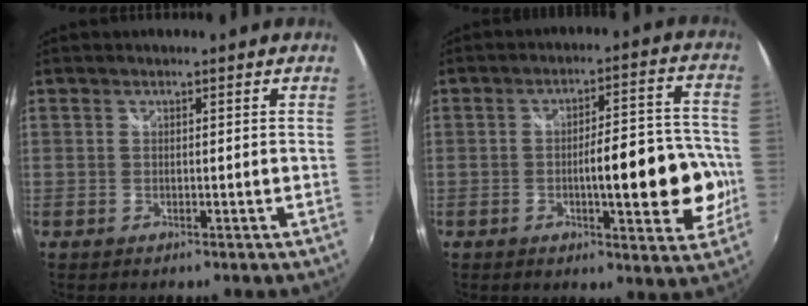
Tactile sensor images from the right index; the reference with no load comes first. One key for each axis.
{"total": 13.3, "fx": -3.0, "fy": 3.1, "fz": 12.6, "tx": -0.185, "ty": 0.002, "tz": -0.034}